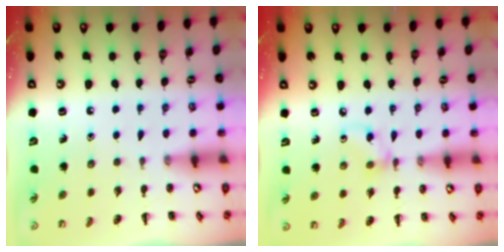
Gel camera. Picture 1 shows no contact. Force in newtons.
{"total": 4.6, "press": 4.5, "slide": 0.5}